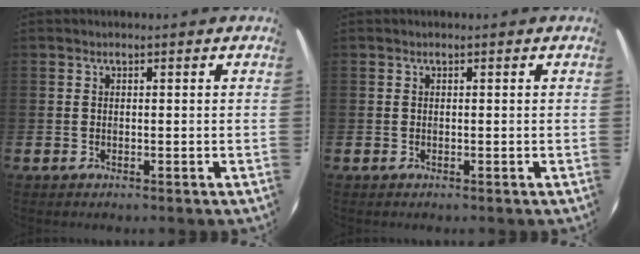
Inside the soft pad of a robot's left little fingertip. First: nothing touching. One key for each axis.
{"total": 0.0}